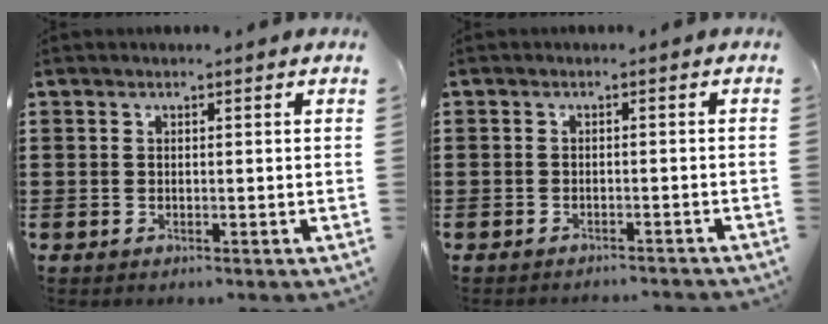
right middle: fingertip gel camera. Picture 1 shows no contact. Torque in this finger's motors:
{"motor_torque": [-0.71, -1.07, -1.05, -0.21]}